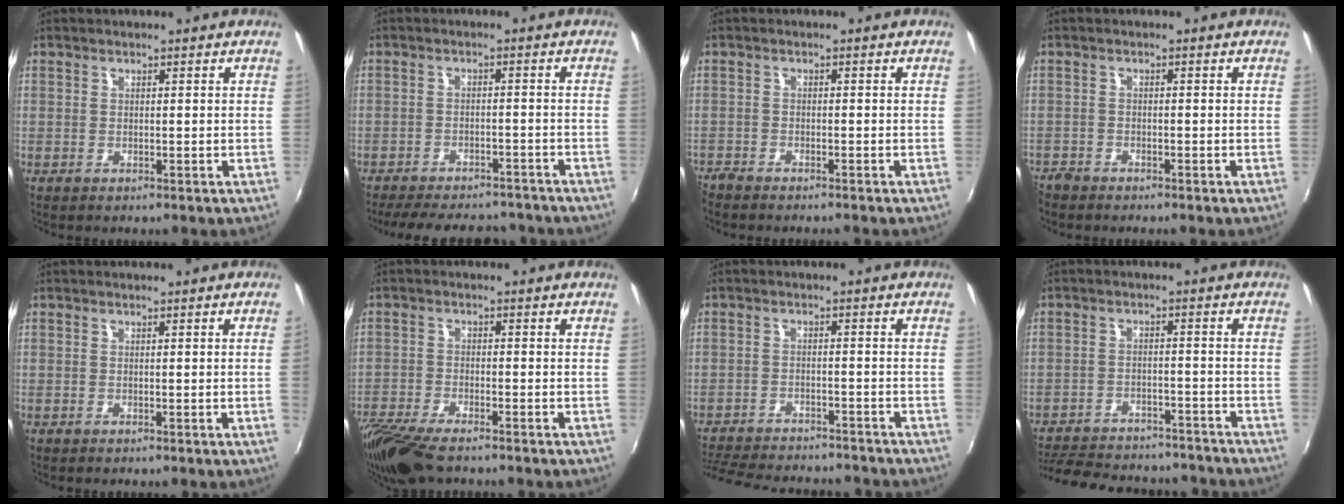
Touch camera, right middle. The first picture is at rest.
{"total": 16.2, "force": [-13.8, 5.4, 6.5], "torque": [-0.141, -0.002, -0.182]}
{"total": 3.1, "force": [-3.0, 0.5, 0.7], "torque": [-0.030, -0.016, -0.060]}
{"total": 3.0, "force": [-2.7, 1.2, 0.5], "torque": [-0.021, -0.010, -0.056]}
{"total": 1.0, "force": [0.1, -0.6, 0.8], "torque": [-0.004, -0.008, 0.001]}
{"total": 11.7, "force": [-9.4, 2.8, 6.3], "torque": [-0.154, -0.040, -0.175]}
{"total": 17.8, "force": [-15.6, 4.8, 7.1], "torque": [-0.155, -0.013, -0.221]}
{"total": 21.8, "force": [-18.9, 7.1, 8.1], "torque": [-0.178, 0.007, -0.248]}